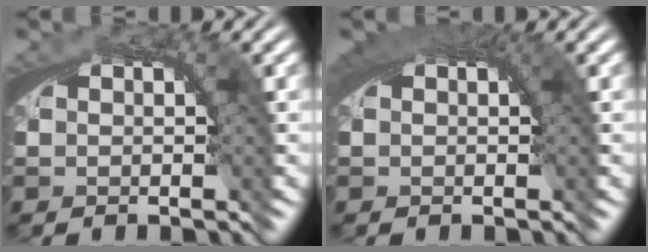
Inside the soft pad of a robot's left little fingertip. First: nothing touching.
{"total": 1.8, "force": [0.6, 1.1, 1.3], "torque": [-0.022, -0.005, 0.009]}